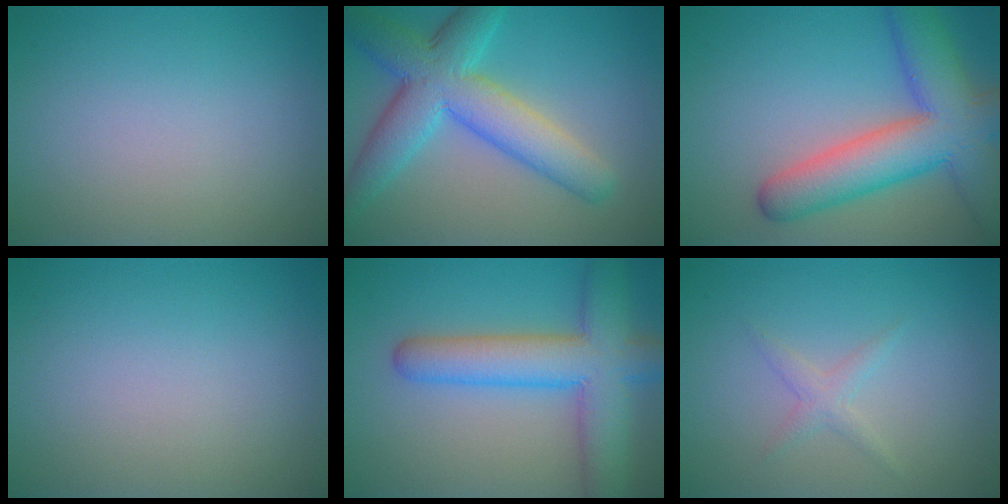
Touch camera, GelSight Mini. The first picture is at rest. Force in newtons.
{"total": 7.9, "press": 7.9, "slide": 0.1}
{"total": 9.6, "press": 9.6, "slide": 0.6}
{"total": 0.0}
{"total": 8.0, "press": 8.0, "slide": 0.5}
{"total": 1.3, "press": 1.3, "slide": 0.1}